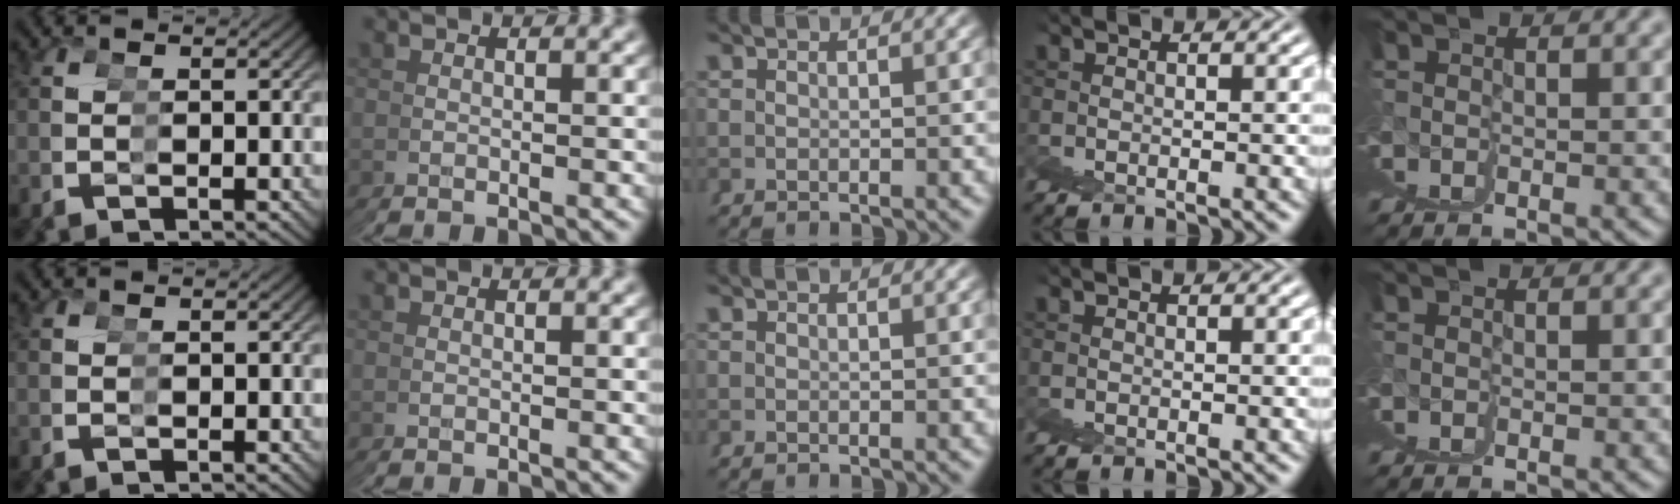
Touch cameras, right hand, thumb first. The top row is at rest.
{}